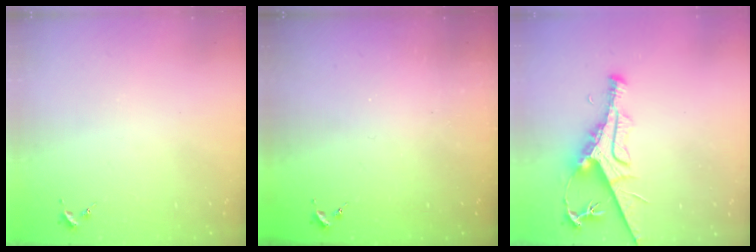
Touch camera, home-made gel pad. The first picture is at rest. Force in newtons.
{"total": 0.0}
{"total": 10.5, "press": 10.4, "slide": 1.3}